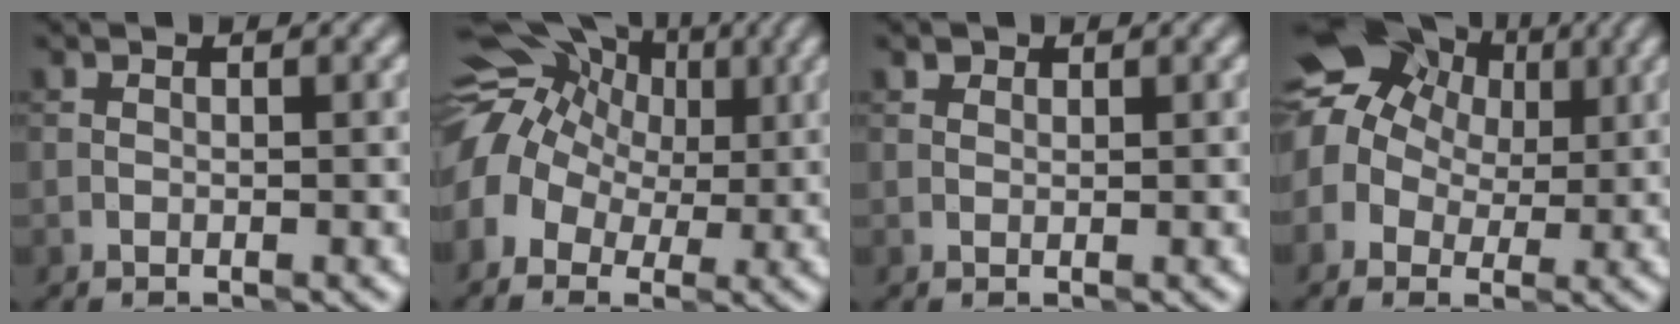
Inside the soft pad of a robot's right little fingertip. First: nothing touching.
{"total": 10.7, "force": [2.9, 7.8, 6.7], "torque": [-0.119, 0.028, 0.044]}
{"total": 1.0, "force": [0.8, 0.6, 0.3], "torque": [0.000, -0.001, 0.002]}
{"total": 10.8, "force": [4.4, 8.4, 5.3], "torque": [-0.100, 0.051, 0.048]}